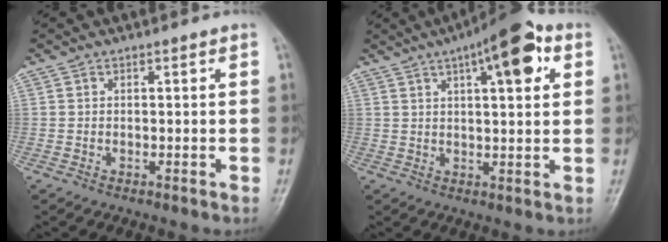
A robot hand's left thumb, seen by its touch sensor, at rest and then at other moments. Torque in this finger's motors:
{"motor_torque": [0.12, 0.44, 0.48, 0.26, 0.21]}